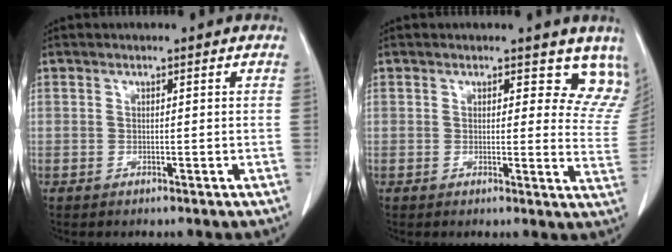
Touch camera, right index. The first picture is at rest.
{"total": 8.1, "force": [7.1, 3.5, 1.7], "torque": [0.028, -0.030, 0.046]}